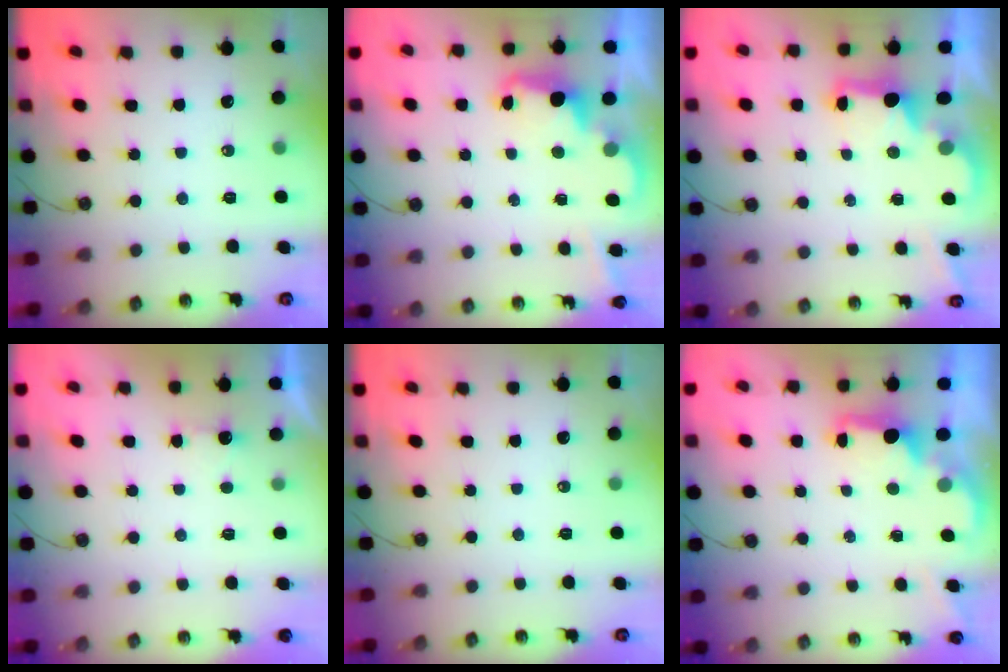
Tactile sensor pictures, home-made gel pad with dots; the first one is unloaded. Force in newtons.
{"total": 2.4, "press": 2.3, "slide": 0.5}
{"total": 2.4, "press": 2.3, "slide": 0.8}
{"total": 1.0, "press": 0.7, "slide": 0.7}
{"total": 0.0}
{"total": 1.8, "press": 1.7, "slide": 0.8}